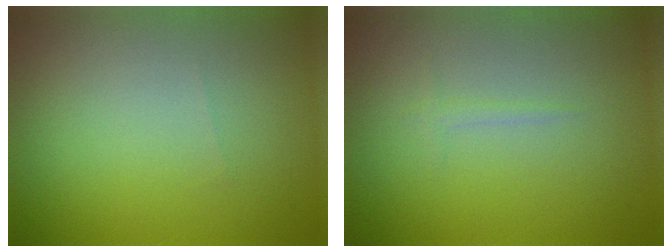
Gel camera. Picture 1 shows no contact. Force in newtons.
{"total": 0.6, "press": 0.6, "slide": 0.0}